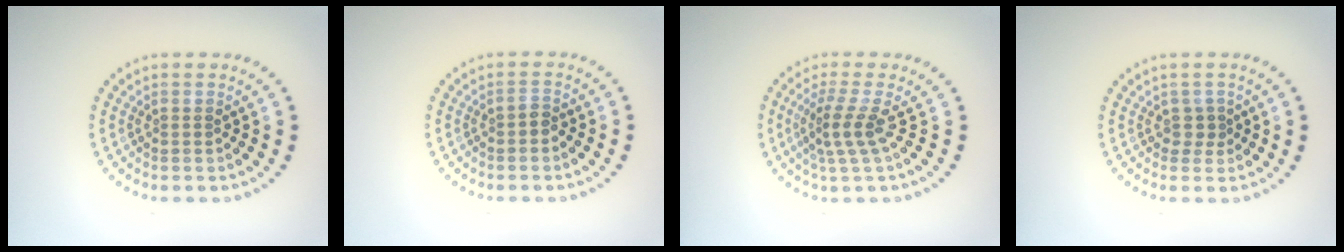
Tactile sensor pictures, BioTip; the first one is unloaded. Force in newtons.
{"total": 0.9, "press": 0.7, "slide": 0.5}
{"total": 2.8, "press": 1.9, "slide": 2.0}
{"total": 1.1, "press": 0.7, "slide": 0.8}